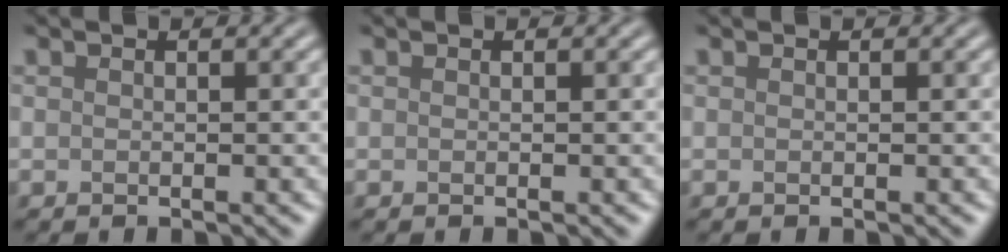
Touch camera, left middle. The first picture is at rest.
{"total": 0.0}
{"total": 0.0}